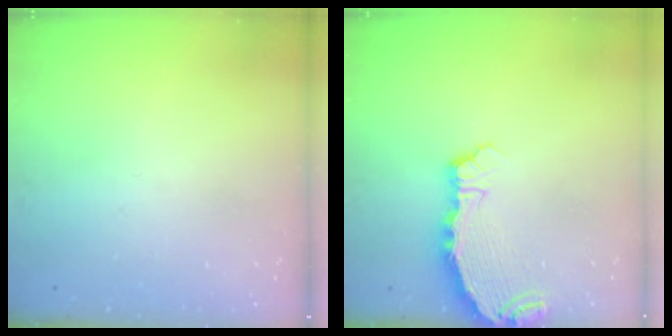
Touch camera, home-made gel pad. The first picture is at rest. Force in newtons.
{"total": 5.3, "press": 5.3, "slide": 0.5}